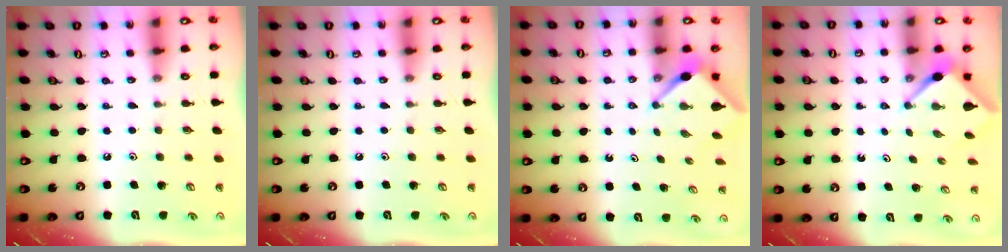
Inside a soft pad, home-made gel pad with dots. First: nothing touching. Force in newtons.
{"total": 0.0}
{"total": 3.1, "press": 3.1, "slide": 0.3}
{"total": 2.6, "press": 2.6, "slide": 0.0}